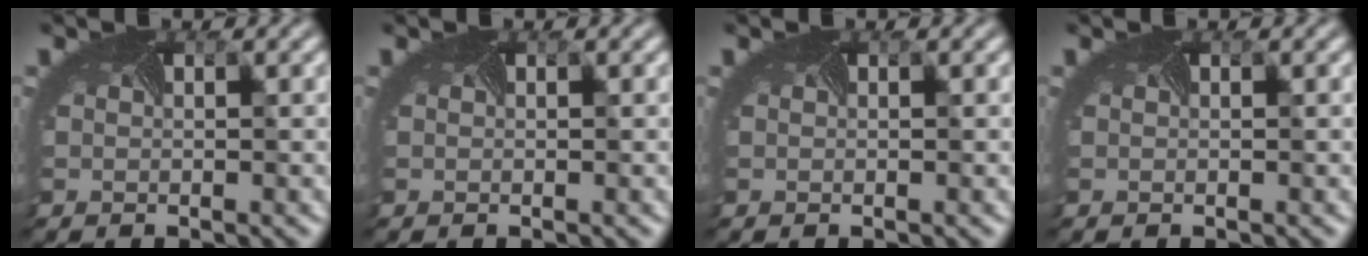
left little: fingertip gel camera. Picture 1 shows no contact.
{"total": 0.0}
{"total": 0.0}
{"total": 0.0}